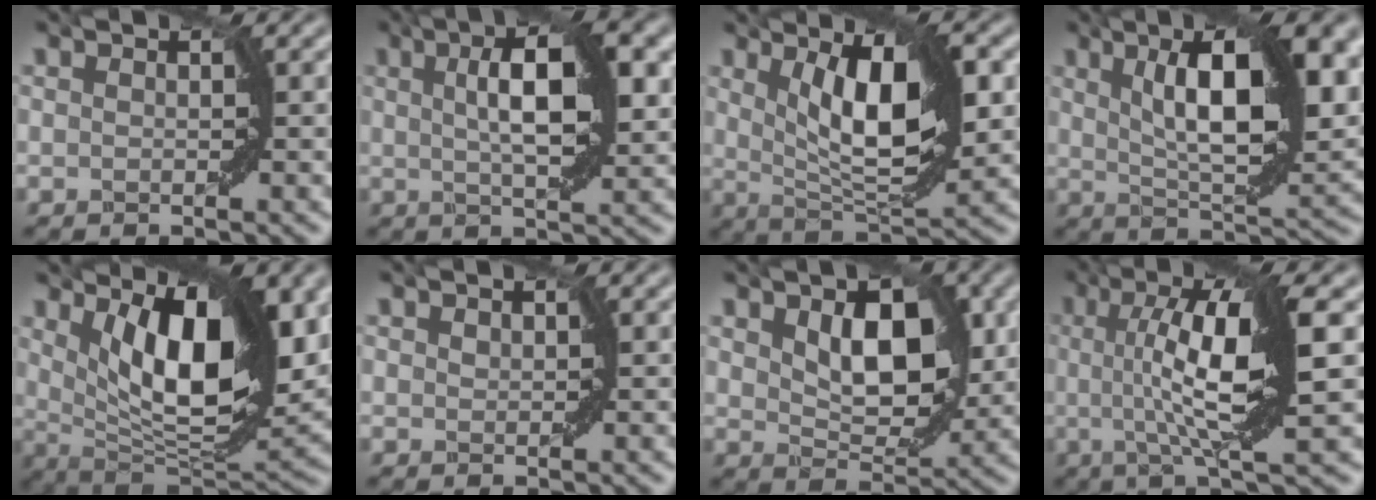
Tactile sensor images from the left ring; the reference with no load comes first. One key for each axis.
{"total": 7.7, "fx": 2.1, "fy": 2.3, "fz": 7.0, "tx": -0.108, "ty": 0.011, "tz": 0.032}
{"total": 8.2, "fx": 1.7, "fy": 2.8, "fz": 7.5, "tx": -0.125, "ty": -0.009, "tz": 0.035}
{"total": 11.7, "fx": 3.7, "fy": 3.9, "fz": 10.4, "tx": -0.145, "ty": 0.007, "tz": 0.061}
{"total": 11.1, "fx": 3.6, "fy": 4.3, "fz": 9.6, "tx": -0.147, "ty": -0.009, "tz": 0.064}
{"total": 0.6, "fx": 0.4, "fy": 0.4, "fz": 0.2, "tx": -0.004, "ty": 0.000, "tz": 0.009}
{"total": 6.7, "fx": 1.7, "fy": 3.8, "fz": 5.2, "tx": -0.086, "ty": -0.007, "tz": 0.036}
{"total": 9.3, "fx": 1.0, "fy": 2.1, "fz": 9.0, "tx": -0.133, "ty": 0.001, "tz": 0.016}